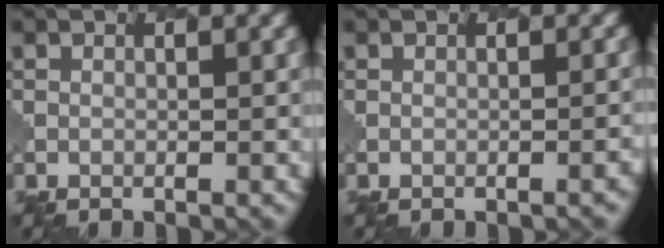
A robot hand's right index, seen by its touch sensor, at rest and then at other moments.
{"total": 1.6, "force": [-0.9, 0.6, 1.2], "torque": [0.005, 0.006, -0.007]}